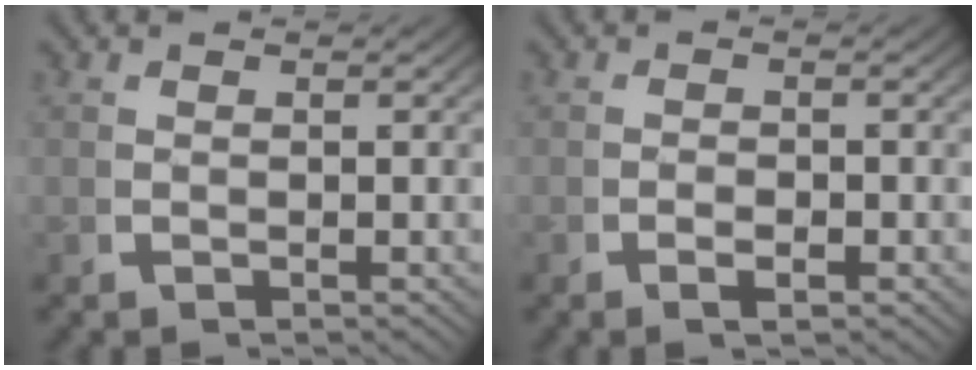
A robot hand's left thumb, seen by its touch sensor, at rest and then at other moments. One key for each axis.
{"total": 1.3, "fx": -0.8, "fy": 0.5, "fz": 0.9, "tx": -0.017, "ty": -0.004, "tz": -0.015}